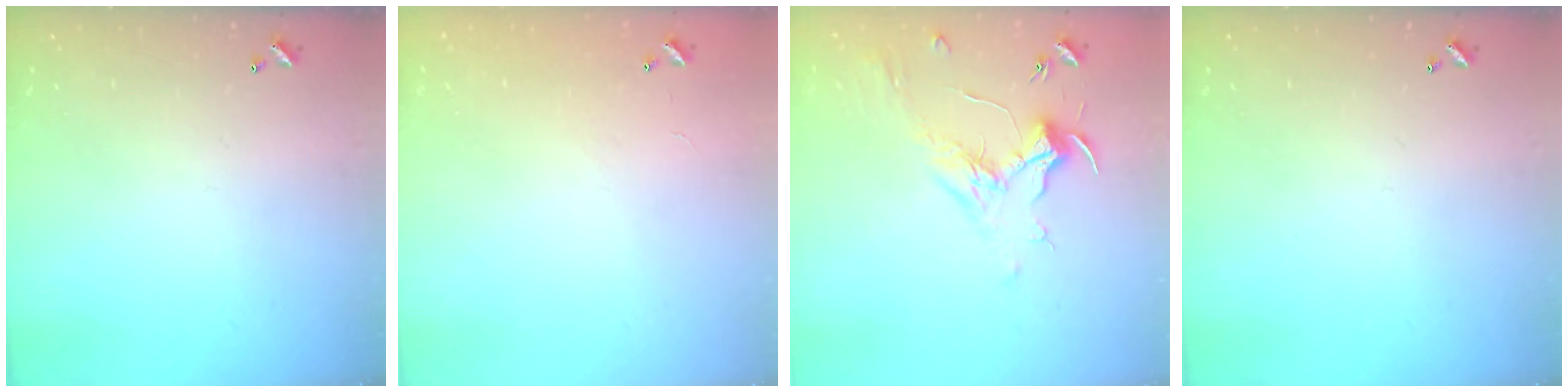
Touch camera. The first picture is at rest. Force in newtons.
{"total": 9.3, "press": 9.3, "slide": 0.6}
{"total": 1.9, "press": 1.7, "slide": 0.7}
{"total": 0.0}